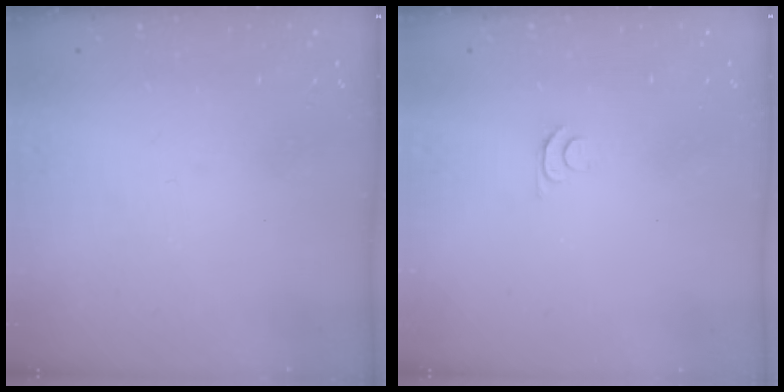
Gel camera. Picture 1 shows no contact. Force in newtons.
{"total": 4.4, "press": 4.3, "slide": 0.6}